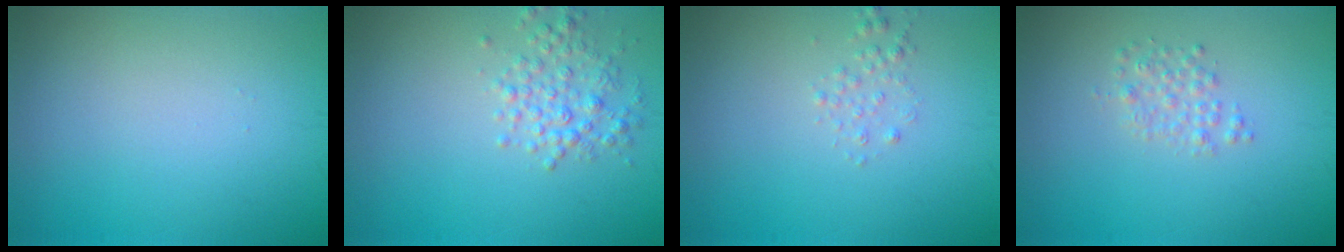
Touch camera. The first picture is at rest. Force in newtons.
{"total": 2.5, "press": 2.5, "slide": 0.1}
{"total": 0.9, "press": 0.9, "slide": 0.1}
{"total": 1.5, "press": 1.5, "slide": 0.0}